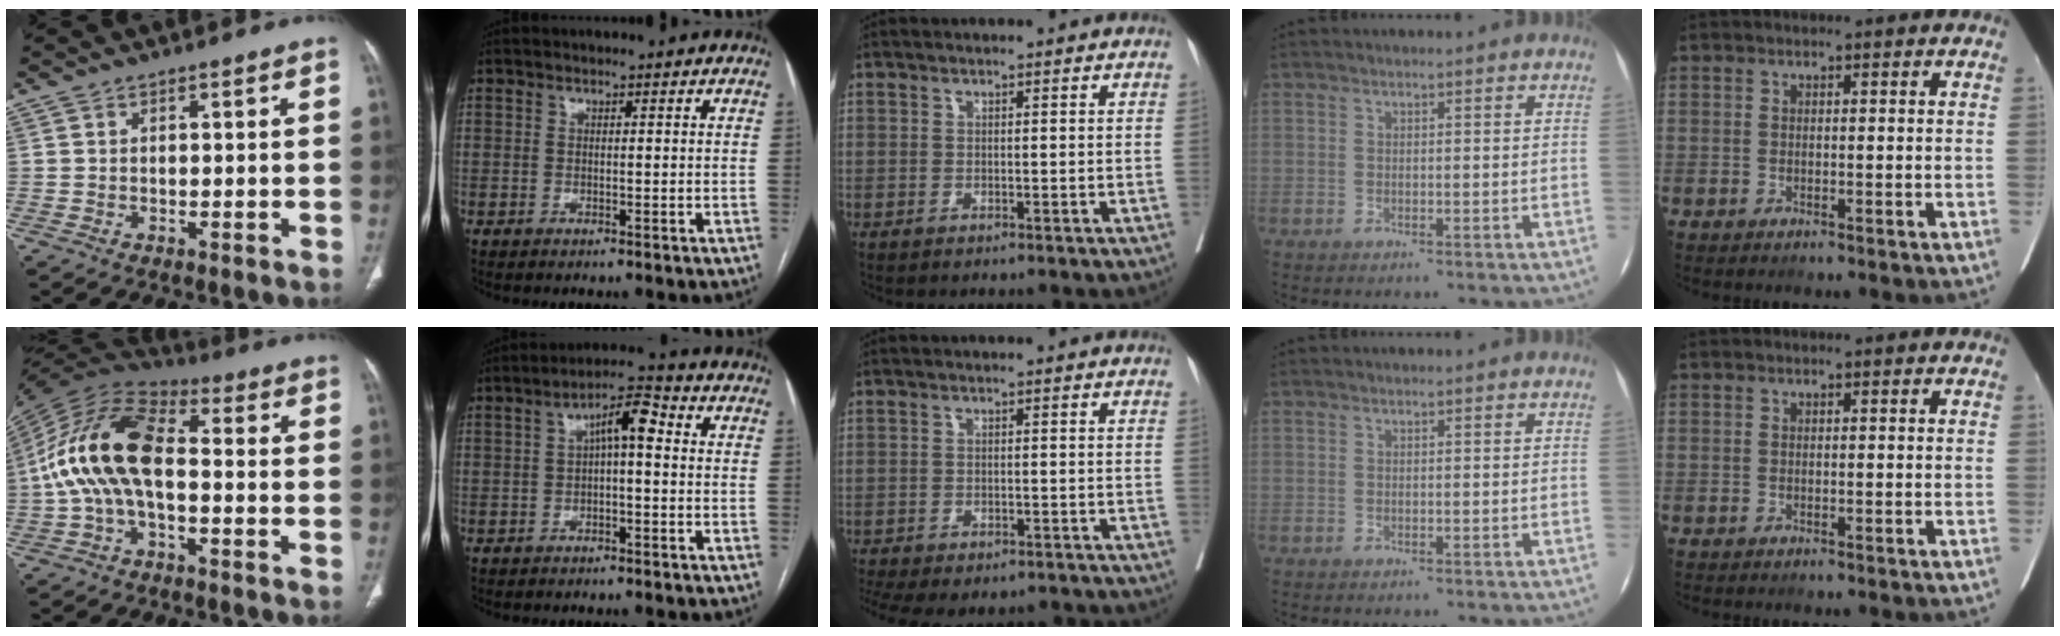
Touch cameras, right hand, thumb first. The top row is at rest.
{"thumb": {"total": 15.7, "force": [-1.5, 8.3, 13.3], "torque": [-0.257, 0.039, -0.038]}, "index": {"total": 5.8, "force": [0.6, 1.5, 5.6], "torque": [-0.093, 0.028, 0.009]}, "middle": {"total": 13.3, "force": [-10.6, 5.4, 5.8], "torque": [-0.147, -0.006, -0.136]}}